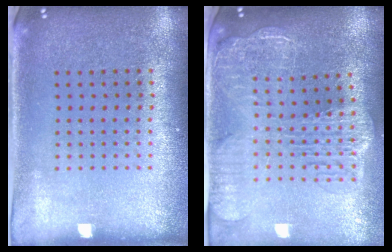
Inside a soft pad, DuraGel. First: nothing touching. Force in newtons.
{"total": 2.9, "press": 2.4, "slide": 1.7}